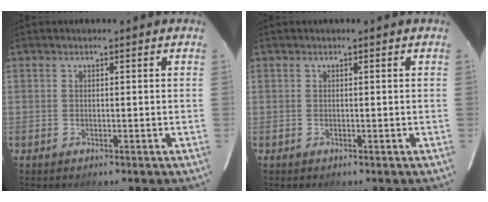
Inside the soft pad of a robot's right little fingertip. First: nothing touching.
{"total": 0.0}